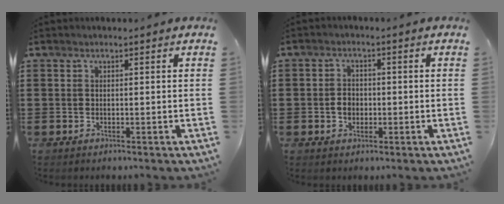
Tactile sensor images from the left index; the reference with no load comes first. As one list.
[{"total": 2.6, "force": [-0.6, 2.1, 1.4], "torque": [-0.033, 0.003, -0.014]}]